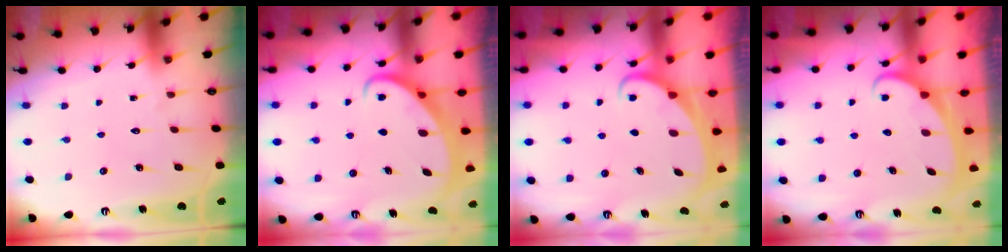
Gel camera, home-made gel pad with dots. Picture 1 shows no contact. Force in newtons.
{"total": 2.5, "press": 2.5, "slide": 0.3}
{"total": 2.4, "press": 2.4, "slide": 0.3}
{"total": 2.6, "press": 2.6, "slide": 0.3}